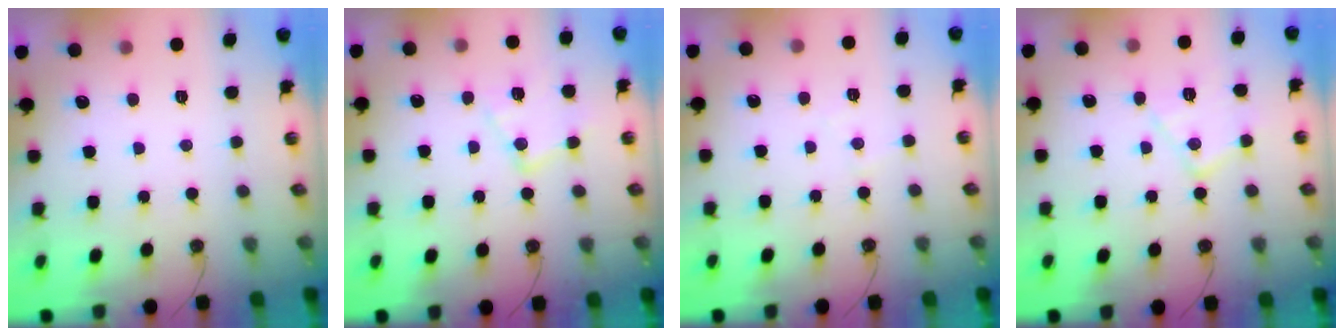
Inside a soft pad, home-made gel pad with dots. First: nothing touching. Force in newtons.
{"total": 11.5, "press": 11.5, "slide": 0.6}
{"total": 3.0, "press": 2.9, "slide": 0.5}
{"total": 11.6, "press": 11.6, "slide": 0.7}